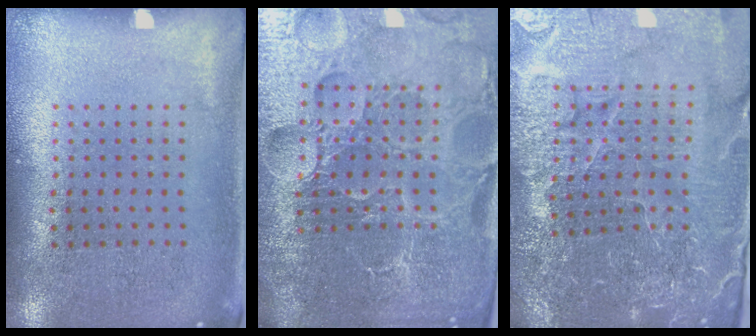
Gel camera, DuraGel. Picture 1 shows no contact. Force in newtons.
{"total": 6.5, "press": 5.8, "slide": 3.0}
{"total": 5.3, "press": 5.0, "slide": 1.8}